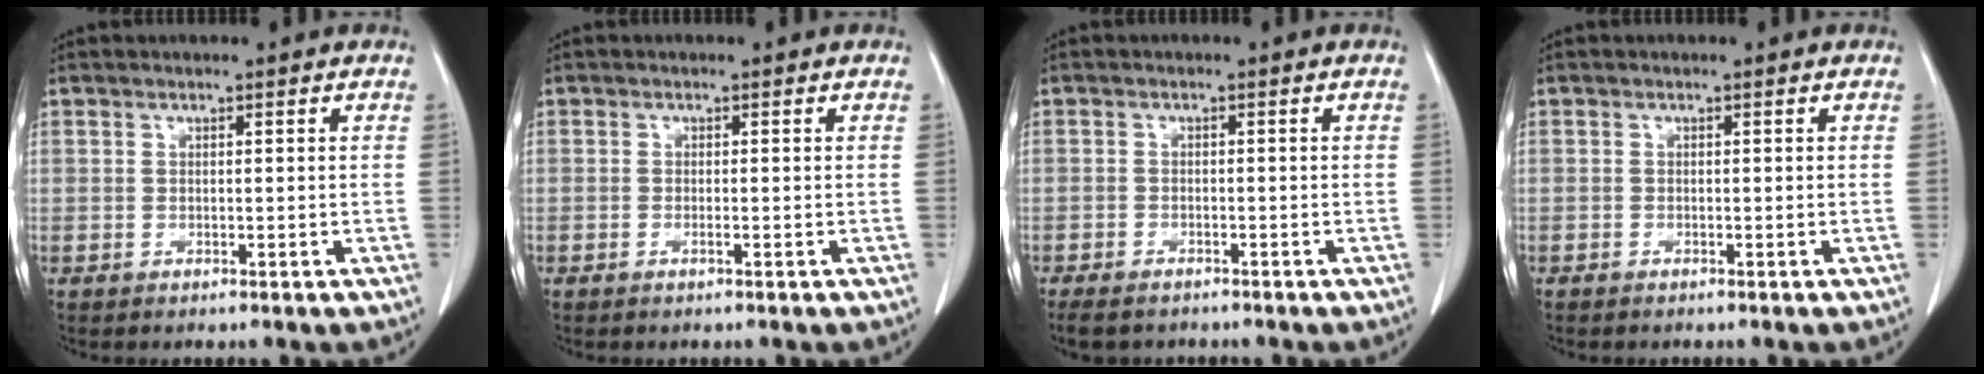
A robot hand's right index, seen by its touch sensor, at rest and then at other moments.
{"total": 0.7, "force": [-0.3, 0.0, 0.6], "torque": [-0.012, -0.001, -0.003]}
{"total": 4.7, "force": [-3.9, 1.9, 1.9], "torque": [-0.027, -0.007, -0.056]}
{"total": 0.0}